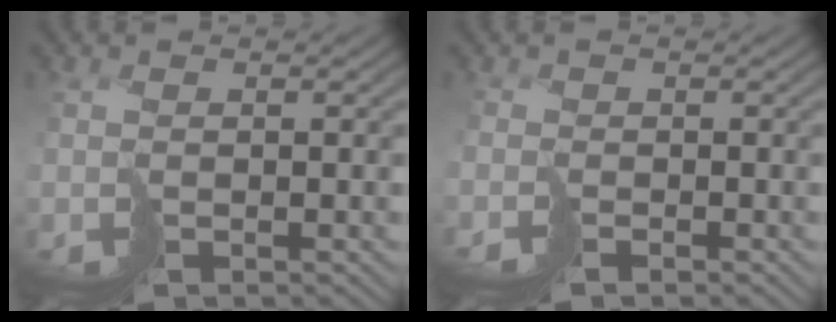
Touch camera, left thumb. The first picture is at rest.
{"total": 1.2, "force": [-0.8, -0.3, -0.8], "torque": [0.032, 0.002, -0.016]}